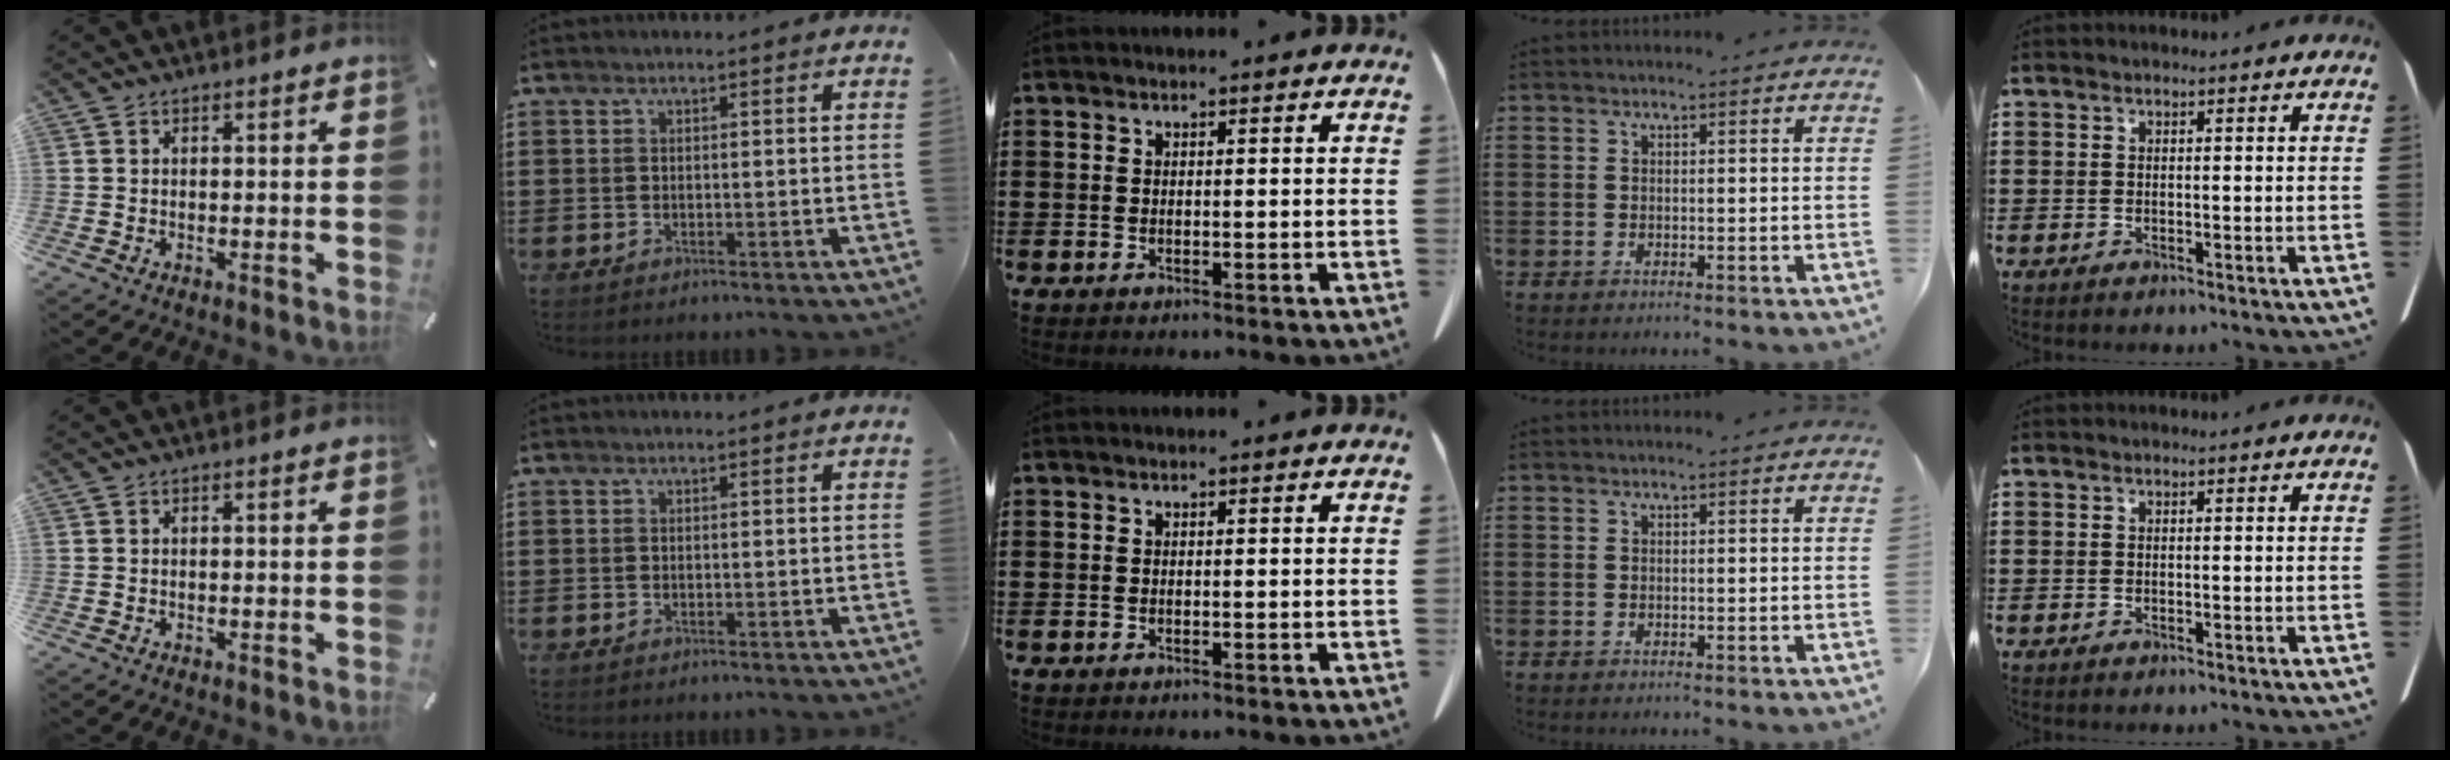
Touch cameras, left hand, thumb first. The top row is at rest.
{}